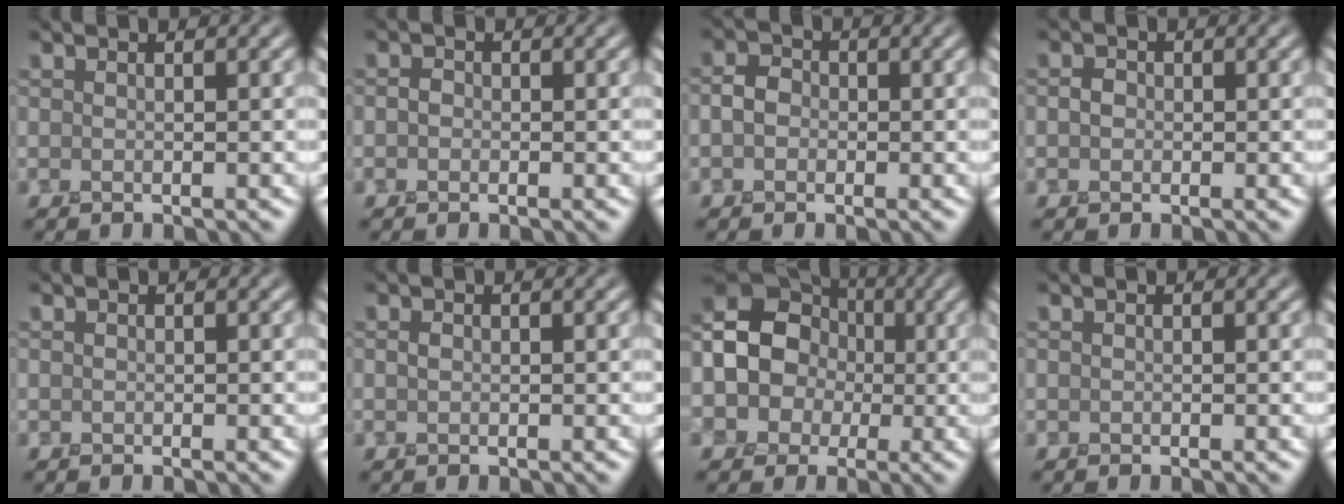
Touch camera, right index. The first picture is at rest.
{"total": 0.8, "force": [-0.2, 0.7, 0.3], "torque": [-0.003, 0.005, -0.005]}
{"total": 1.7, "force": [-0.2, 1.6, 0.7], "torque": [-0.009, 0.005, -0.010]}
{"total": 1.1, "force": [-0.1, 1.0, 0.5], "torque": [-0.006, 0.005, -0.005]}
{"total": 0.0}
{"total": 0.6, "force": [0.1, 0.5, 0.3], "torque": [-0.006, 0.004, 0.002]}
{"total": 10.7, "force": [-0.5, 9.4, 5.1], "torque": [-0.103, 0.030, -0.046]}
{"total": 0.0}